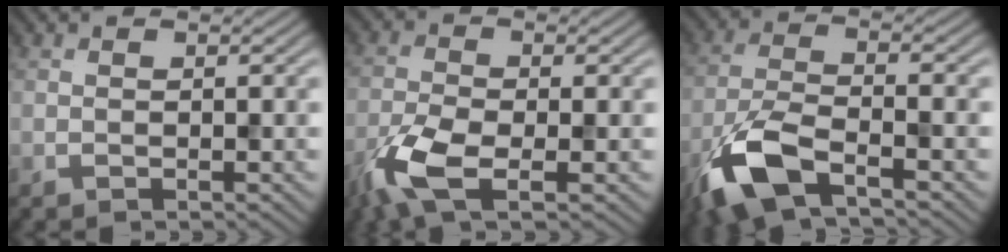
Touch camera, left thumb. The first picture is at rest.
{"total": 7.1, "force": [-3.6, 2.7, 5.5], "torque": [-0.125, -0.008, -0.082]}
{"total": 9.0, "force": [-5.4, 3.0, 6.6], "torque": [-0.145, -0.008, -0.119]}